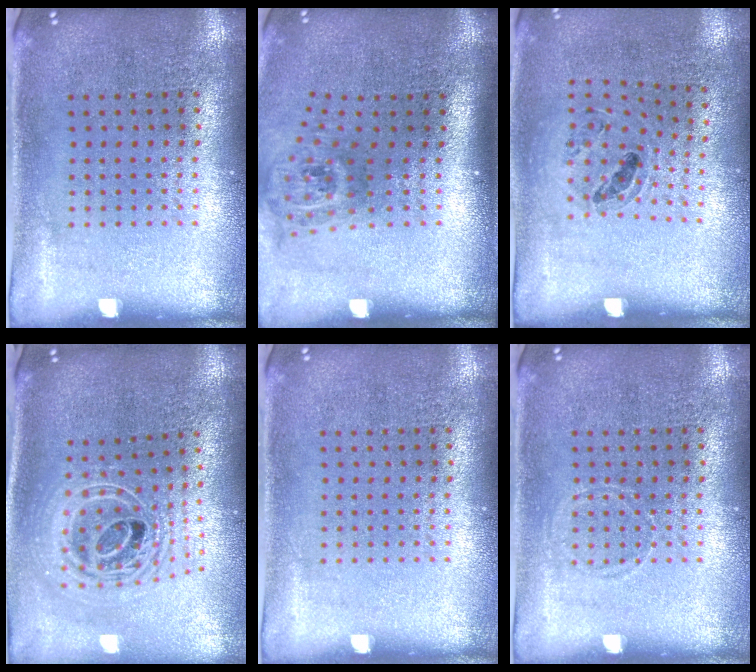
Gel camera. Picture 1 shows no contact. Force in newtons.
{"total": 1.9, "press": 1.4, "slide": 1.4}
{"total": 1.0, "press": 0.8, "slide": 0.5}
{"total": 2.4, "press": 1.8, "slide": 1.7}
{"total": 0.0}
{"total": 0.6, "press": 0.6, "slide": 0.0}